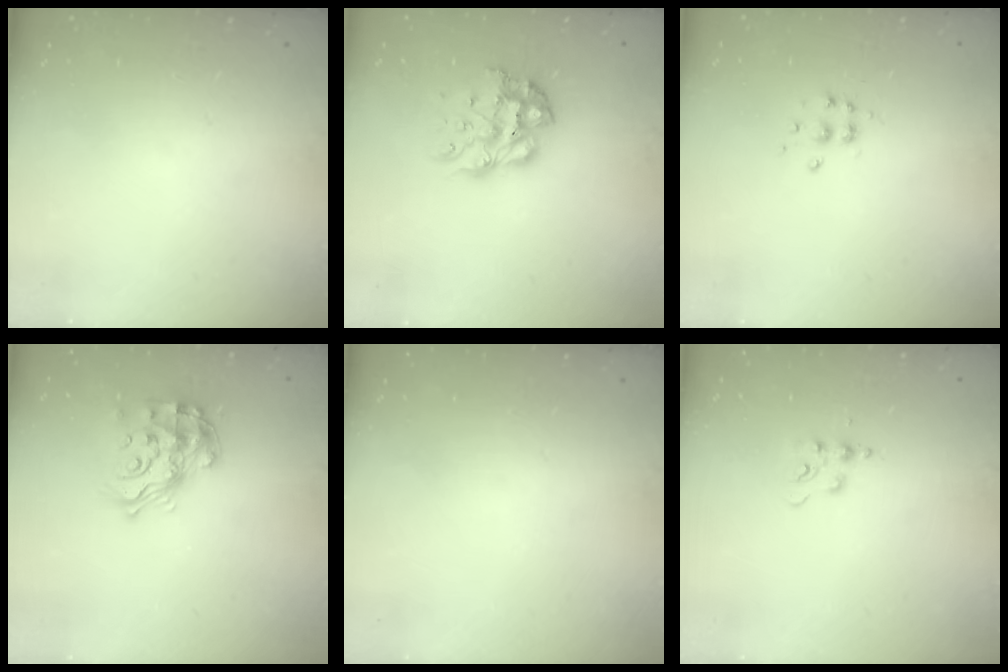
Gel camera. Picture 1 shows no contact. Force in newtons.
{"total": 10.5, "press": 10.5, "slide": 0.8}
{"total": 5.4, "press": 5.4, "slide": 0.5}
{"total": 15.8, "press": 15.7, "slide": 1.3}
{"total": 0.0}
{"total": 4.8, "press": 4.8, "slide": 0.5}